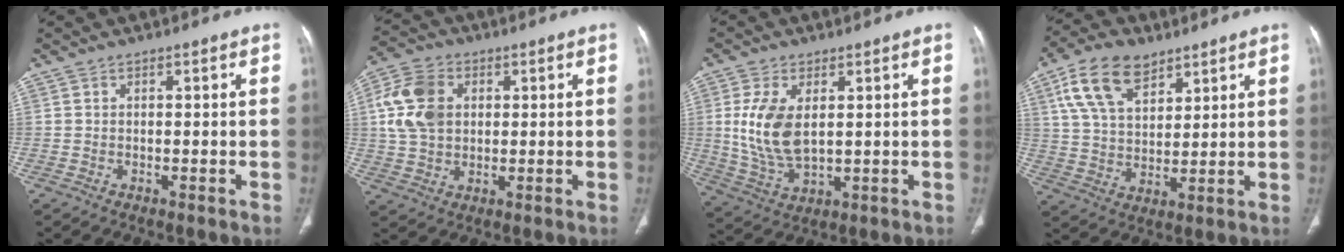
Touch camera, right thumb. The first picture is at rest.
{"total": 11.4, "force": [2.3, 8.3, 7.4], "torque": [-0.136, 0.007, 0.041]}
{"total": 10.8, "force": [1.9, 5.9, 8.9], "torque": [-0.183, -0.015, 0.049]}
{"total": 13.2, "force": [7.1, 7.4, 8.2], "torque": [-0.139, -0.016, 0.137]}